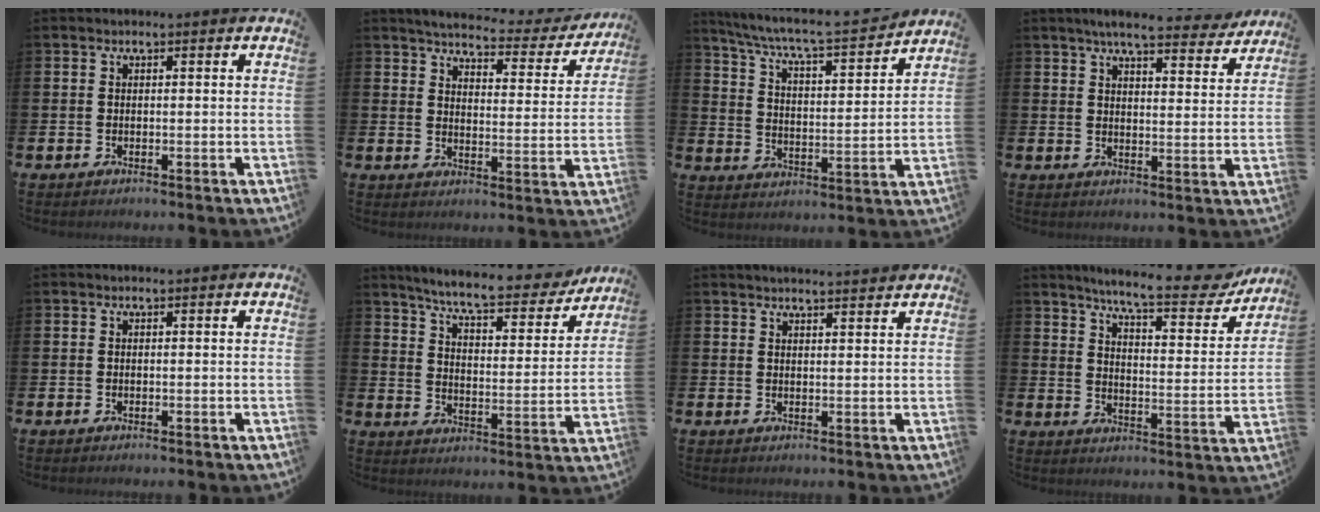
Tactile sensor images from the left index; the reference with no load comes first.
{"total": 4.1, "force": [3.8, 1.0, 1.3], "torque": [-0.040, -0.031, 0.056]}
{"total": 7.3, "force": [6.8, 0.6, 2.8], "torque": [-0.083, -0.052, 0.112]}
{"total": 6.5, "force": [5.9, 1.1, 2.4], "torque": [-0.045, -0.030, 0.101]}
{"total": 0.0}
{"total": 8.0, "force": [7.3, 1.1, 3.2], "torque": [-0.086, -0.050, 0.121]}
{"total": 2.7, "force": [2.7, -0.1, 0.1], "torque": [-0.004, -0.013, 0.048]}
{"total": 8.4, "force": [7.5, 1.1, 3.6], "torque": [-0.077, -0.053, 0.121]}